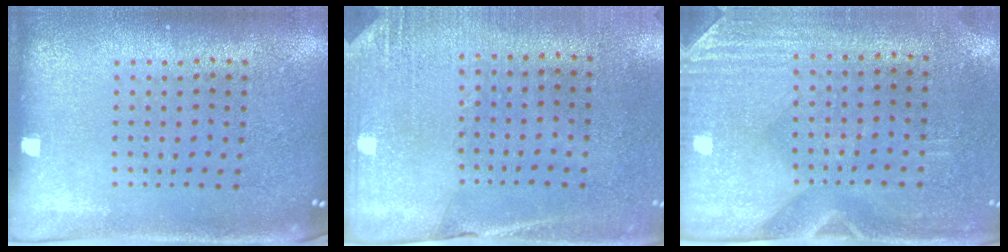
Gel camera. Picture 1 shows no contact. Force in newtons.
{"total": 2.6, "press": 2.3, "slide": 1.3}
{"total": 2.9, "press": 2.5, "slide": 1.4}